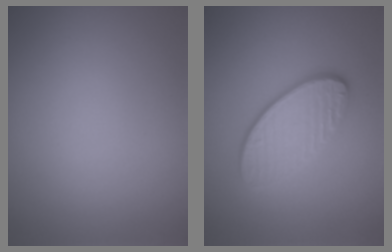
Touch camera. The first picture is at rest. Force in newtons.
{"total": 4.1, "press": 3.1, "slide": 2.7}